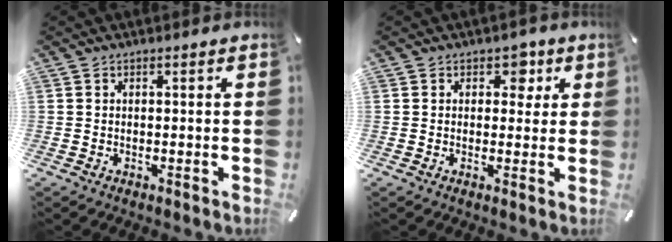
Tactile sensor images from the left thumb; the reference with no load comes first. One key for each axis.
{"total": 4.4, "fx": 1.7, "fy": 3.3, "fz": 2.4, "tx": -0.006, "ty": -0.009, "tz": 0.019}